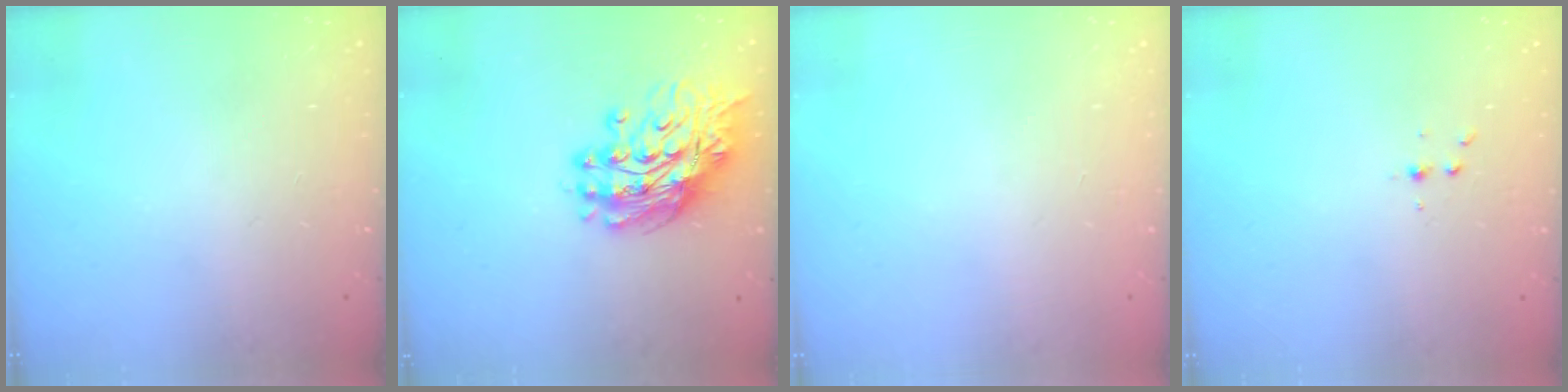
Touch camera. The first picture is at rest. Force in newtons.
{"total": 14.5, "press": 14.4, "slide": 1.3}
{"total": 0.0}
{"total": 3.2, "press": 3.1, "slide": 0.4}